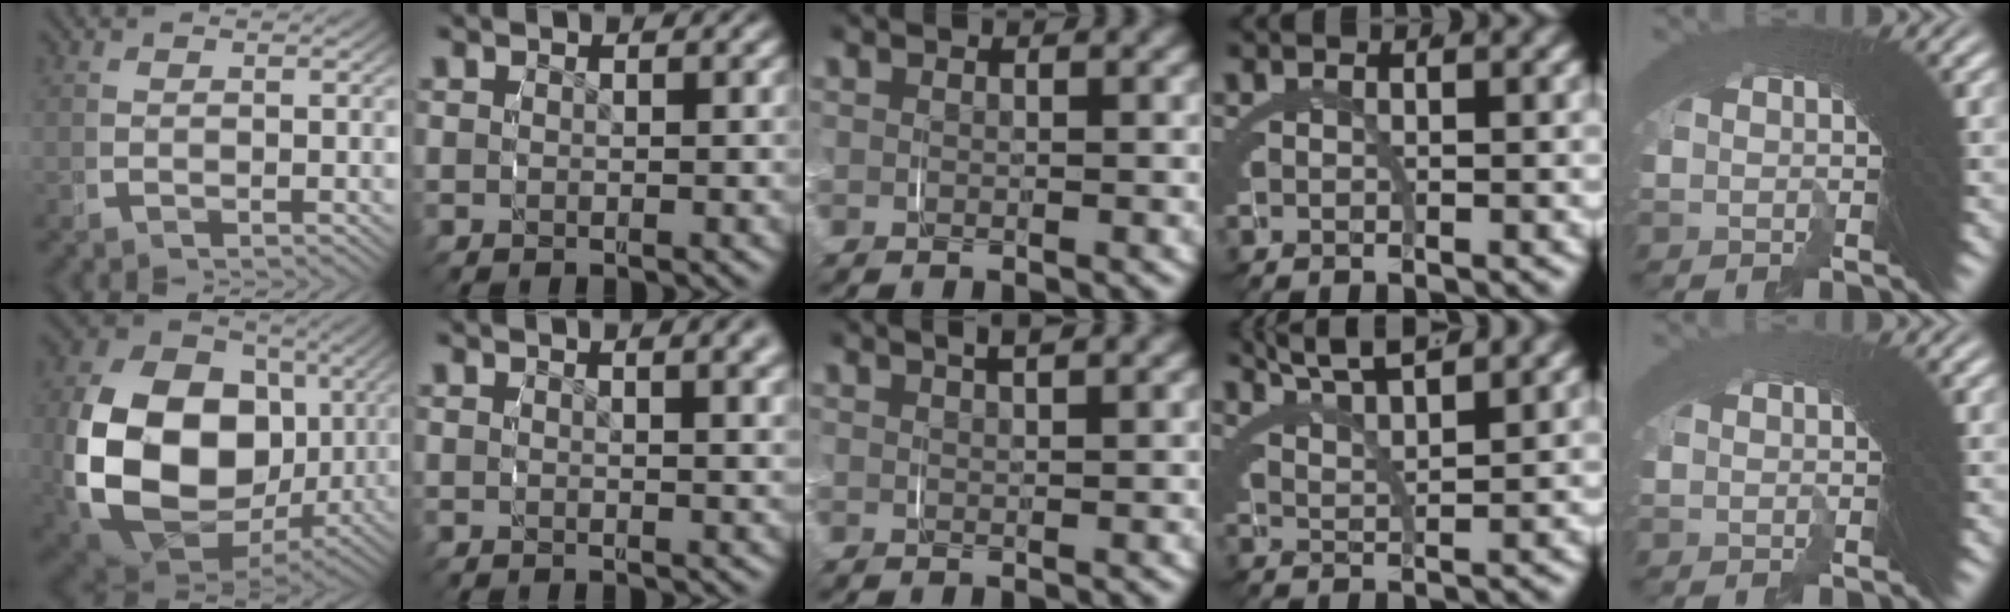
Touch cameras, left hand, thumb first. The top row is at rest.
{"thumb": {"total": 22.7, "force": [-2.0, 16.3, 15.8], "torque": [-0.332, -0.090, 0.008]}, "index": {"total": 2.9, "force": [1.8, 0.3, 2.2], "torque": [-0.025, 0.006, 0.026]}, "middle": {"total": 2.8, "force": [2.1, 0.5, 1.9], "torque": [-0.025, 0.011, 0.030]}, "ring": {"total": 5.2, "force": [4.8, -1.3, 1.5], "torque": [-0.016, 0.011, 0.085]}, "little": {"total": 1.9, "force": [-0.6, -0.9, -1.6], "torque": [0.026, -0.004, -0.010]}}